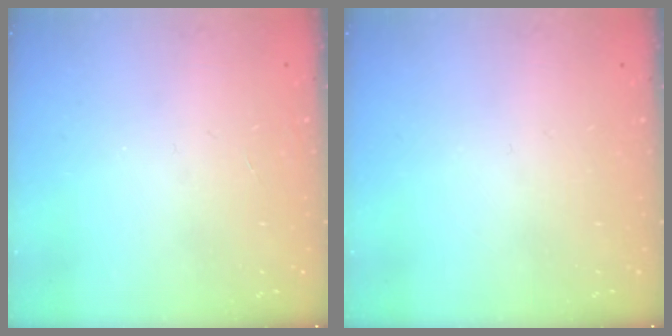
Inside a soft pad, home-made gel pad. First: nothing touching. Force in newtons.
{"total": 0.0}